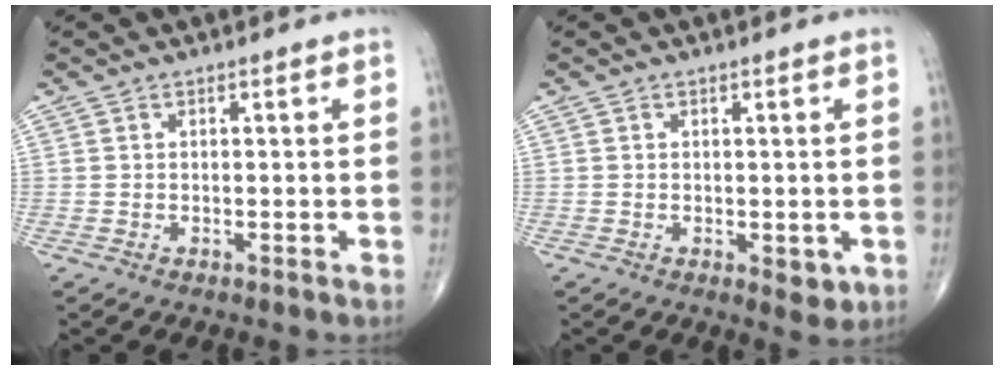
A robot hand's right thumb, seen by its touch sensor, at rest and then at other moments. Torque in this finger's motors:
{"motor_torque": [0.22, 0.45, 0.09, -0.23, 0.08]}